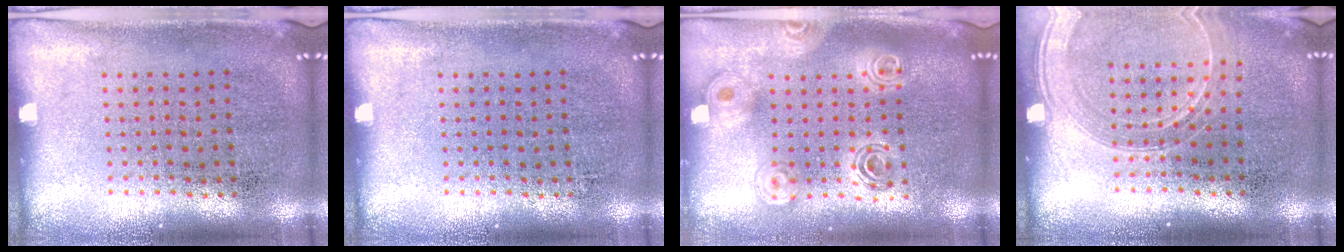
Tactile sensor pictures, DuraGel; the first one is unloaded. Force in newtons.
{"total": 0.0}
{"total": 1.8, "press": 1.6, "slide": 0.9}
{"total": 1.4, "press": 1.4, "slide": 0.3}